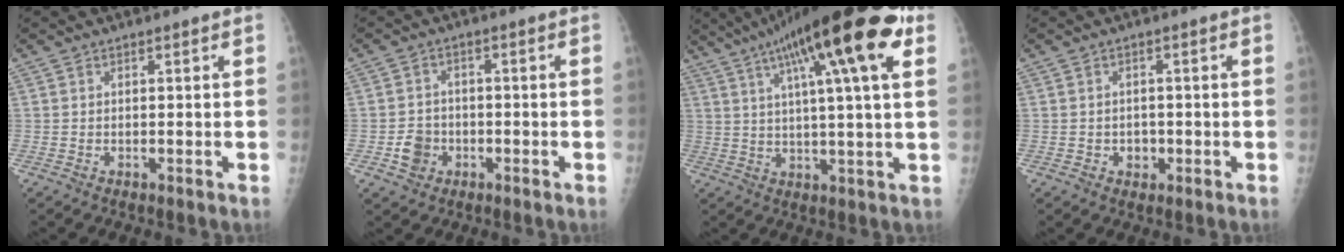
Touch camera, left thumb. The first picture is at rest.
{"total": 4.6, "force": [-1.8, 3.9, 1.6], "torque": [-0.009, 0.012, -0.027]}
{"total": 22.1, "force": [10.0, 4.3, 19.2], "torque": [-0.302, 0.008, 0.149]}
{"total": 2.2, "force": [-0.7, 1.9, 0.8], "torque": [0.002, 0.005, -0.006]}